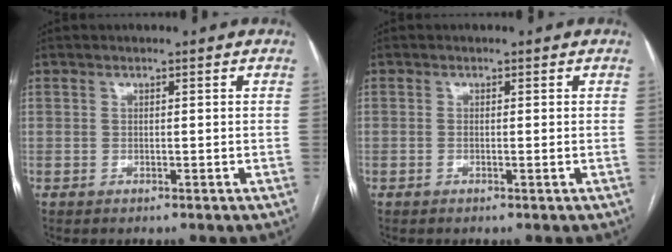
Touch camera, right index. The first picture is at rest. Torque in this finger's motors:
{"motor_torque": [-0.64, 0.45, -0.03, 0.00]}